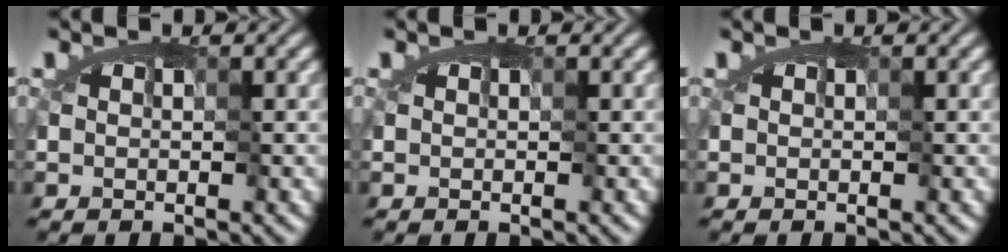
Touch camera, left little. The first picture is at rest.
{"total": 0.0}
{"total": 0.0}